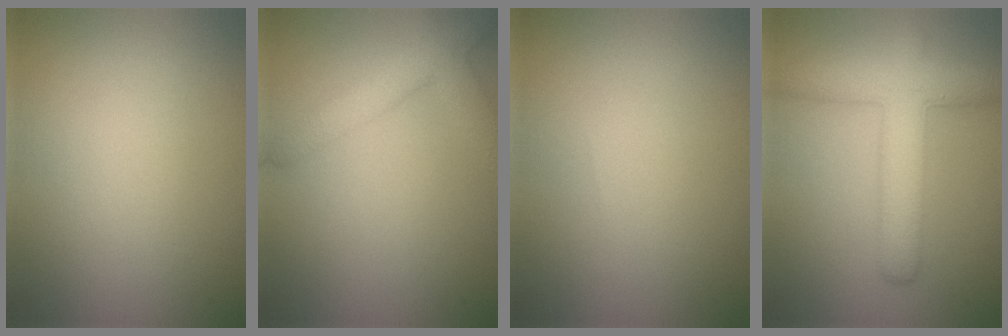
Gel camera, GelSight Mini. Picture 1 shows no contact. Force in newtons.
{"total": 3.9, "press": 3.9, "slide": 0.2}
{"total": 0.0}
{"total": 5.9, "press": 5.9, "slide": 0.3}